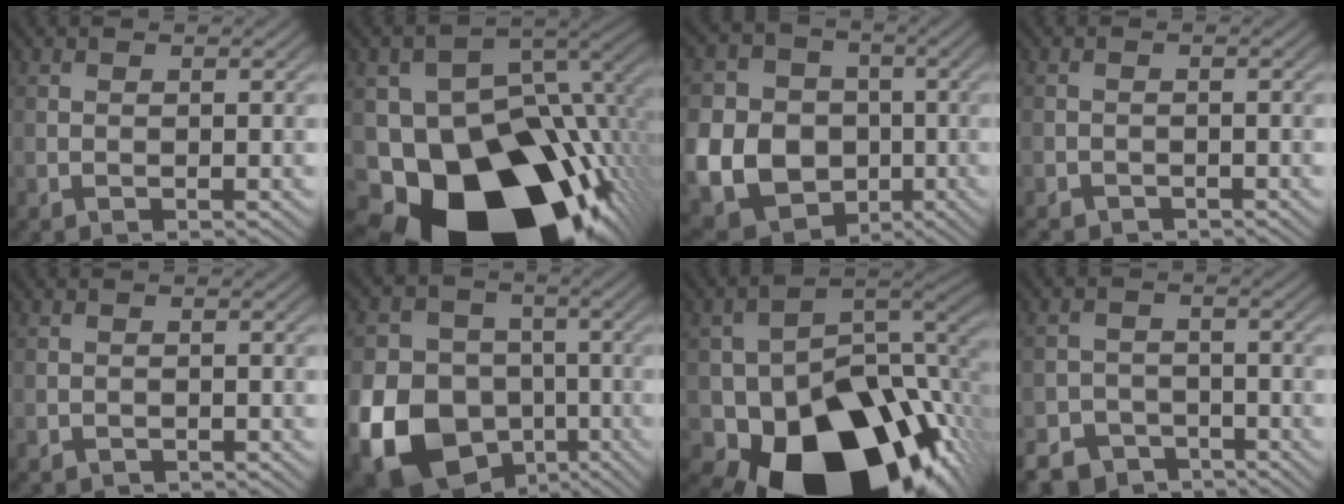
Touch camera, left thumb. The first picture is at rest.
{"total": 21.9, "force": [-9.2, 15.3, 12.6], "torque": [-0.214, -0.051, -0.118]}
{"total": 17.4, "force": [-3.4, 15.3, 7.5], "torque": [-0.216, -0.030, -0.080]}
{"total": 1.5, "force": [-1.3, 0.7, 0.2], "torque": [-0.003, -0.002, -0.027]}
{"total": 0.7, "force": [-0.6, 0.5, 0.1], "torque": [0.001, -0.002, -0.011]}
{"total": 21.4, "force": [-7.9, 17.5, 9.3], "torque": [-0.231, -0.053, -0.161]}
{"total": 20.3, "force": [-9.5, 12.9, 12.5], "torque": [-0.203, -0.059, -0.131]}
{"total": 6.7, "force": [-5.1, 4.2, 1.5], "torque": [-0.020, -0.008, -0.084]}